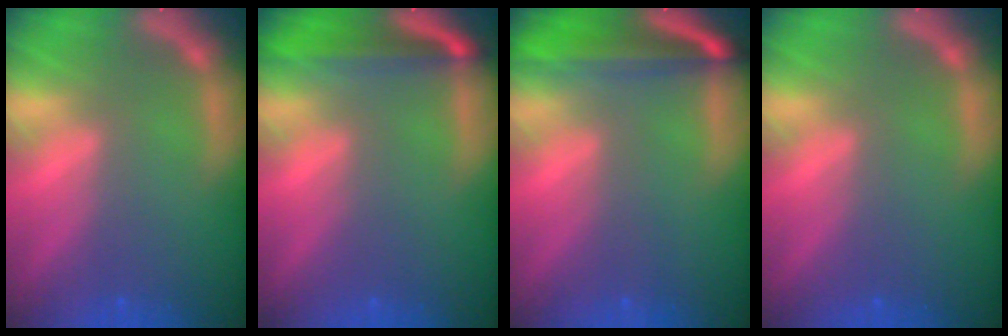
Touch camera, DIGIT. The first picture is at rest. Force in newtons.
{"total": 5.0}
{"total": 7.1}
{"total": 0.0}